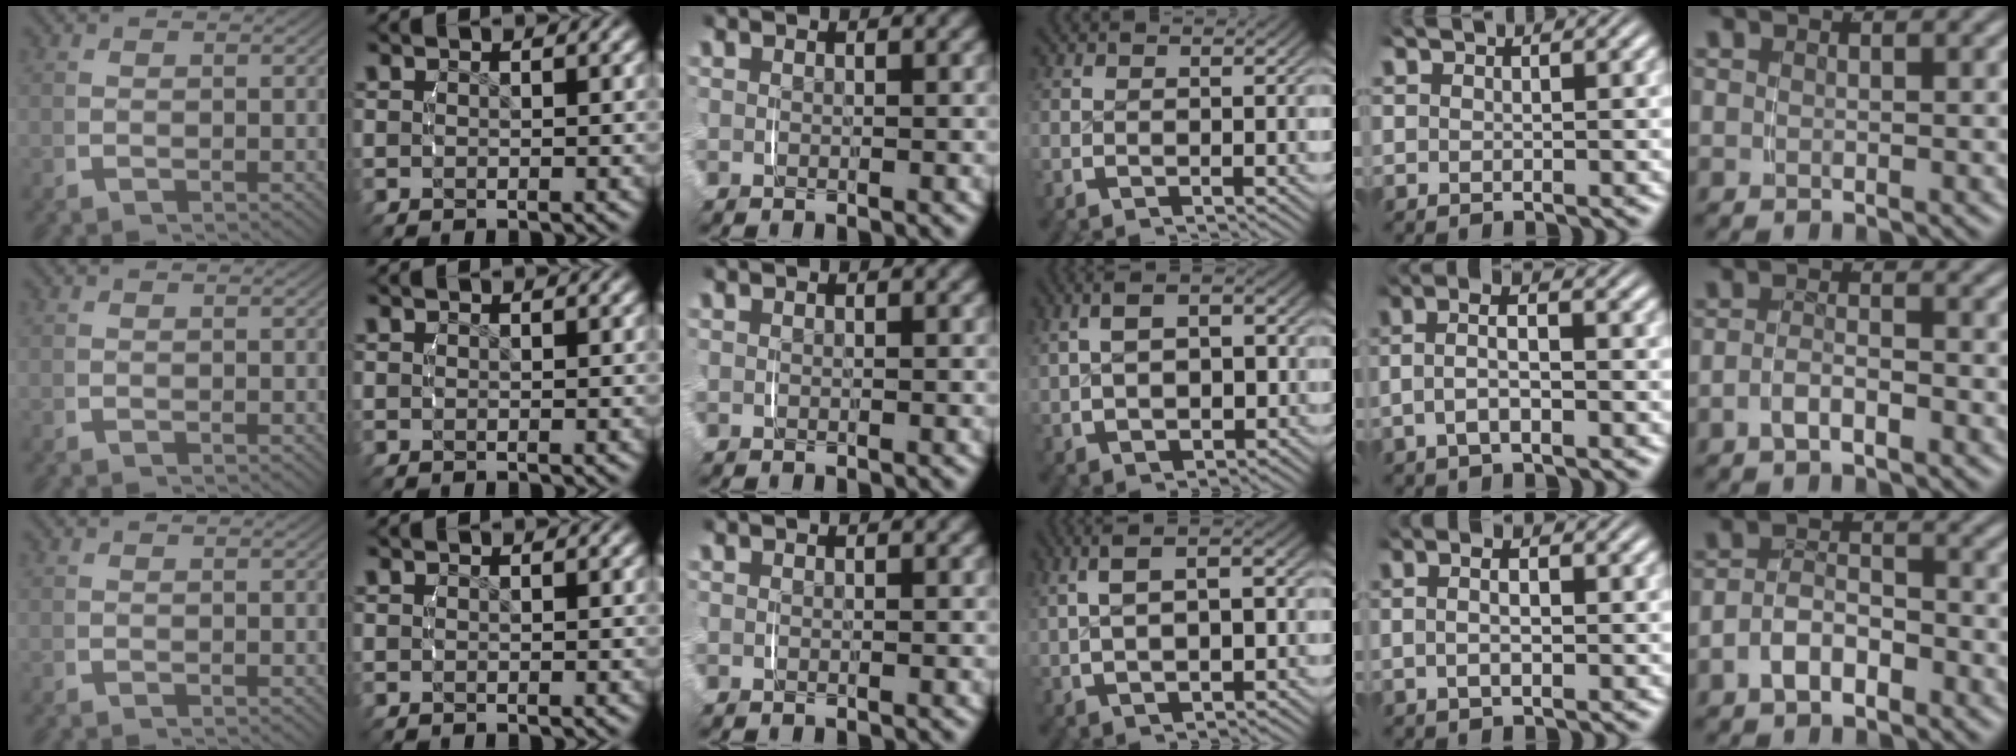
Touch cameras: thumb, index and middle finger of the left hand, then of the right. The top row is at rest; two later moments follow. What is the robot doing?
{"motion": "lift_and_place", "object": "scarf"}